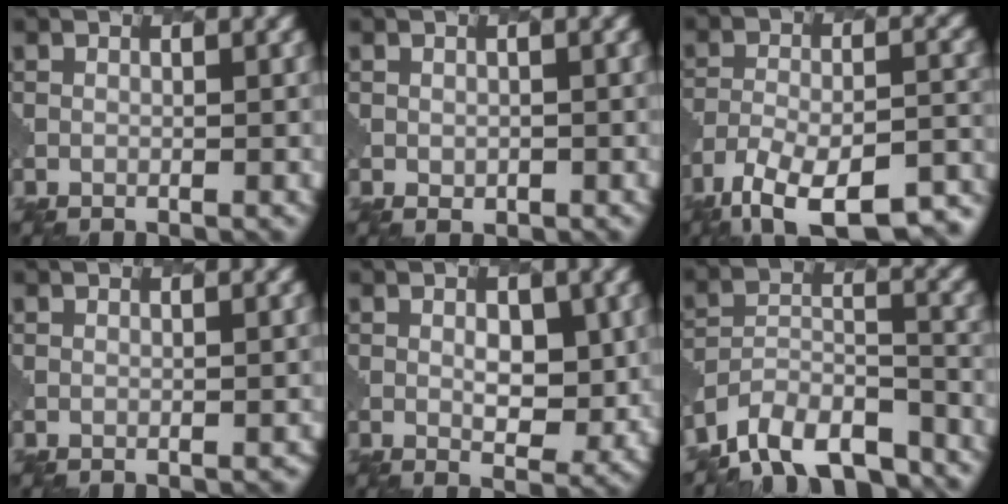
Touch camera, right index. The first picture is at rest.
{"total": 1.0, "force": [0.1, 0.9, 0.4], "torque": [-0.009, -0.007, 0.004]}
{"total": 12.7, "force": [-10.1, 4.1, 6.6], "torque": [-0.121, -0.019, -0.149]}
{"total": 0.6, "force": [-0.5, 0.2, 0.2], "torque": [0.006, 0.000, 0.000]}
{"total": 3.3, "force": [0.8, 1.8, 2.6], "torque": [-0.037, -0.007, 0.017]}
{"total": 11.4, "force": [-9.9, 4.4, 3.5], "torque": [-0.063, 0.003, -0.139]}